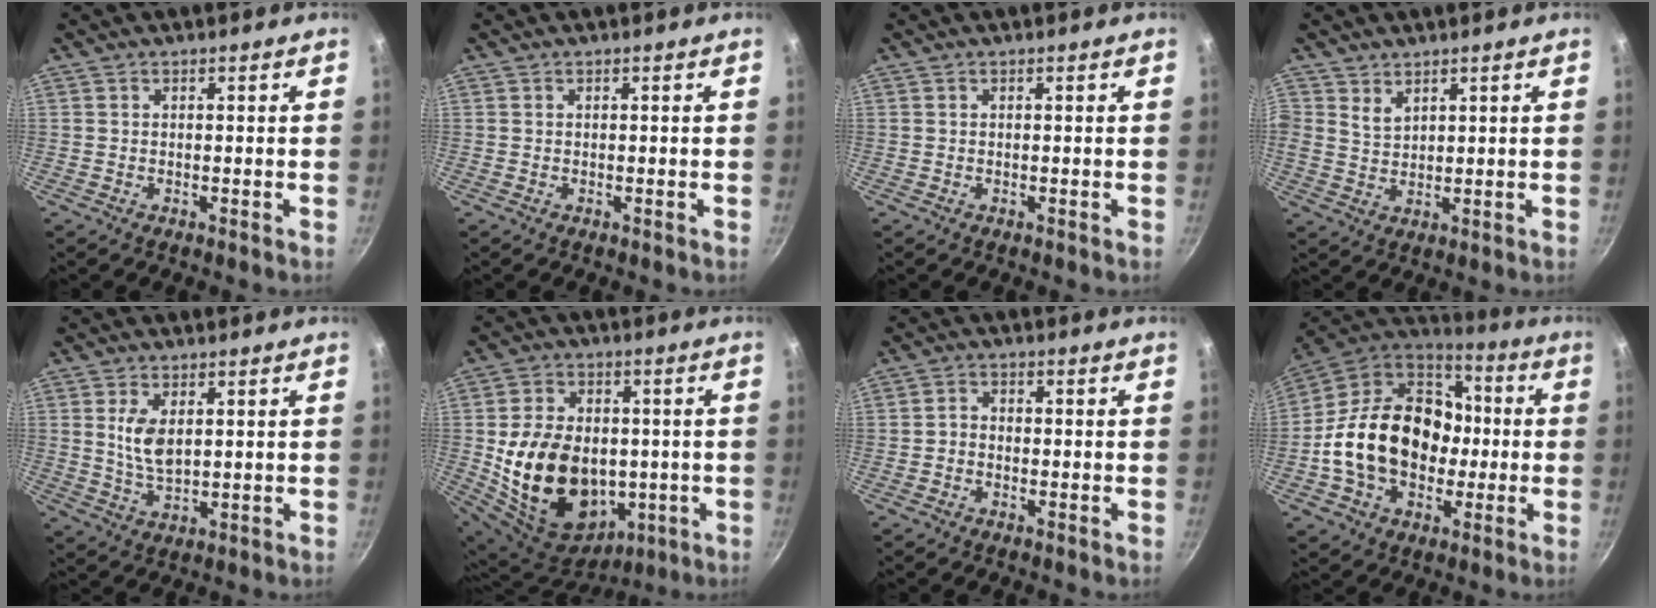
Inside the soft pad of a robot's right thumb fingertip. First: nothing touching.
{"total": 0.0}
{"total": 0.0}
{"total": 3.0, "force": [2.1, 1.8, 1.2], "torque": [-0.017, -0.017, 0.041]}
{"total": 6.1, "force": [1.5, 3.2, 4.9], "torque": [-0.090, -0.019, 0.033]}
{"total": 22.2, "force": [-1.6, 16.3, 15.0], "torque": [-0.253, 0.007, -0.002]}
{"total": 2.1, "force": [-0.9, 1.6, 1.0], "torque": [-0.017, 0.016, -0.022]}
{"total": 24.3, "force": [-2.0, 18.2, 15.9], "torque": [-0.247, 0.051, -0.034]}